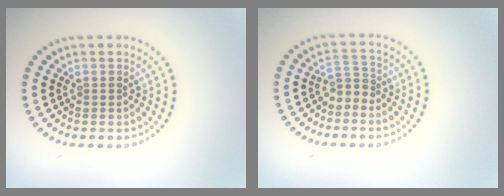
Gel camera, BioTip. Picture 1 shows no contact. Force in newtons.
{"total": 1.6, "press": 1.1, "slide": 1.2}